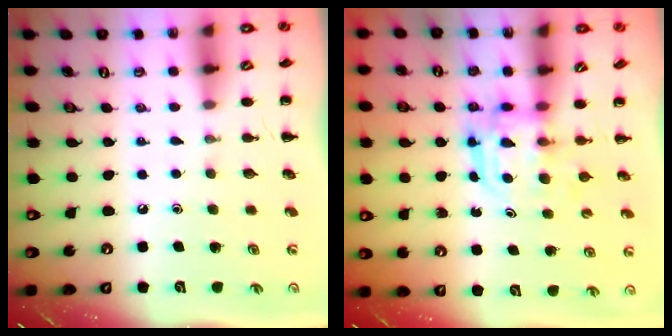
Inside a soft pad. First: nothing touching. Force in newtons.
{"total": 3.1, "press": 3.1, "slide": 0.2}